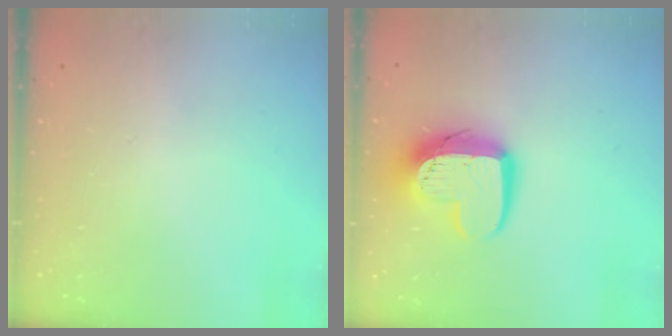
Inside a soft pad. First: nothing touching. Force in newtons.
{"total": 13.9, "press": 13.9, "slide": 1.0}